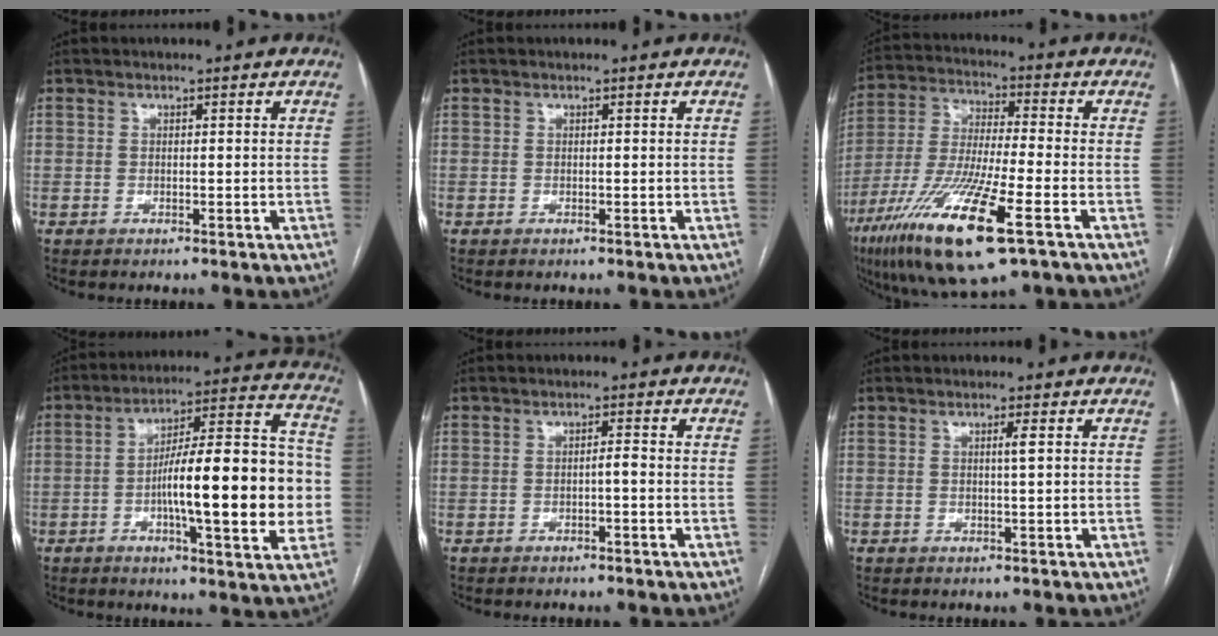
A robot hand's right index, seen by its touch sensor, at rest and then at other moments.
{"total": 0.0}
{"total": 17.9, "force": [-8.9, 1.9, 15.5], "torque": [-0.330, -0.043, -0.161]}
{"total": 21.0, "force": [-3.0, 3.6, 20.5], "torque": [-0.278, 0.028, -0.044]}
{"total": 1.1, "force": [-0.4, 0.1, 1.0], "torque": [-0.015, 0.002, -0.007]}
{"total": 1.2, "force": [0.4, -0.3, 1.1], "torque": [-0.020, 0.000, 0.005]}